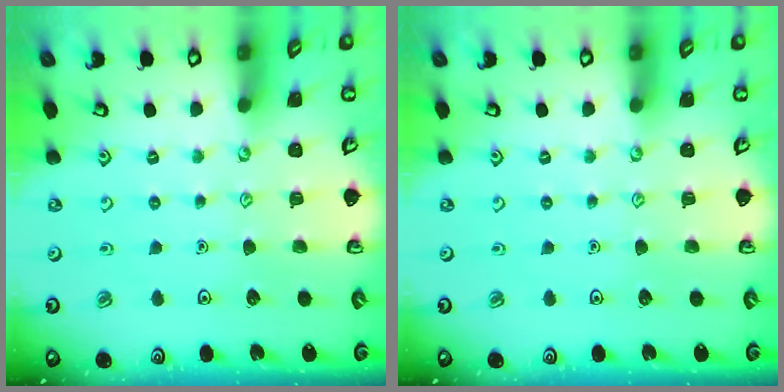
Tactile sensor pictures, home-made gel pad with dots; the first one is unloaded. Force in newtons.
{"total": 0.0}